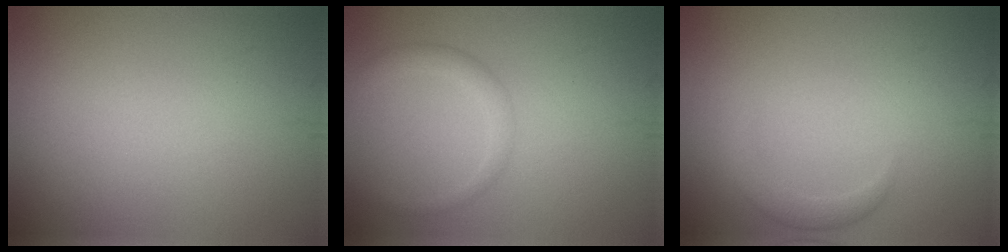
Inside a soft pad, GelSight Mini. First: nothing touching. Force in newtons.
{"total": 2.3, "press": 2.3, "slide": 0.1}
{"total": 1.7, "press": 1.7, "slide": 0.1}